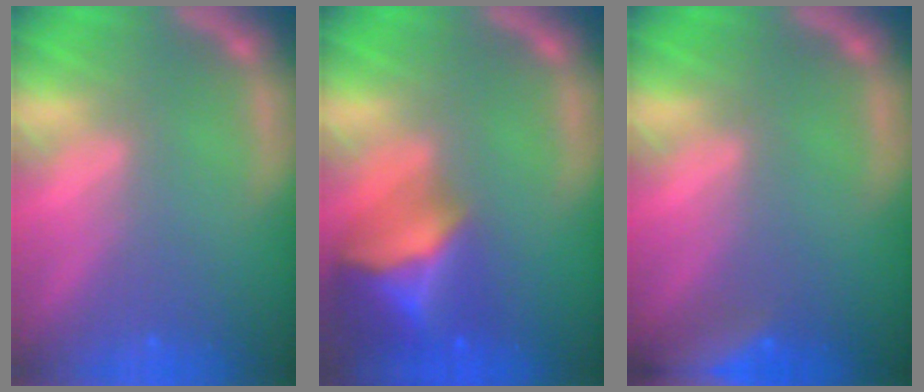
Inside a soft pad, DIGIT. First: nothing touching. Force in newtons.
{"total": 8.9}
{"total": 7.5}